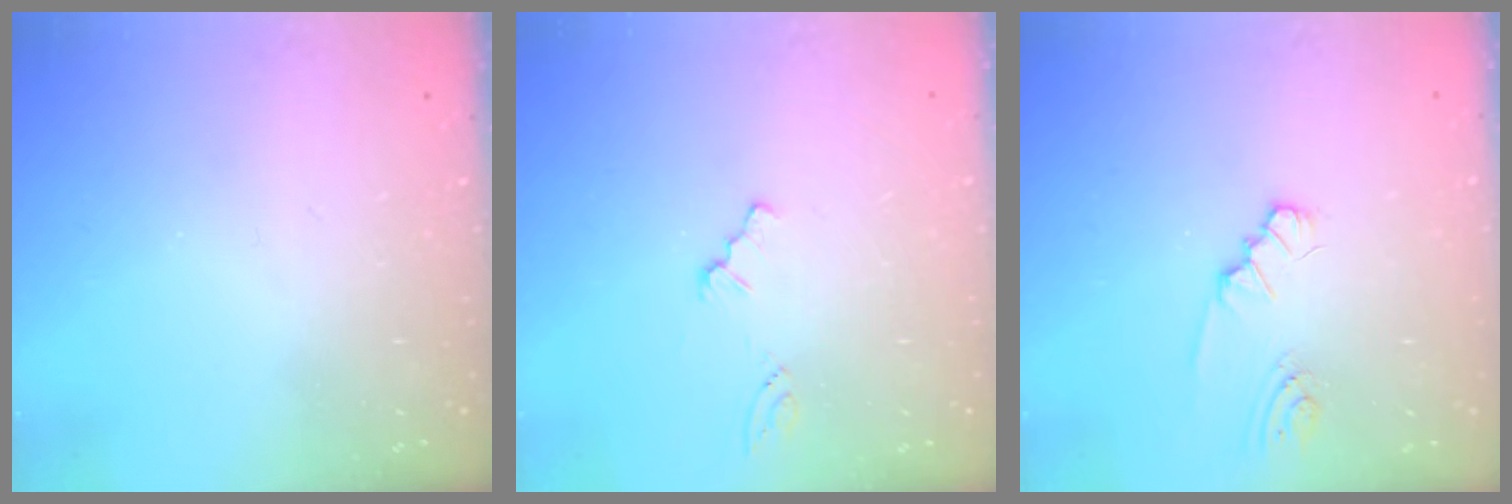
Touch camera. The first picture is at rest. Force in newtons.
{"total": 0.0}
{"total": 1.8, "press": 1.8, "slide": 0.2}